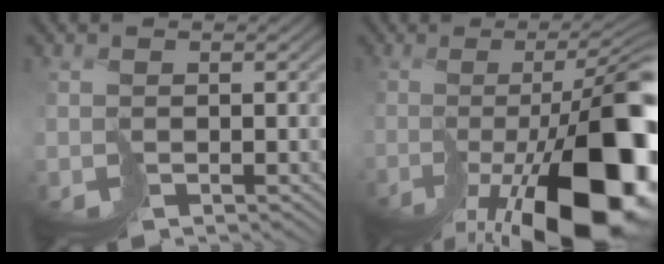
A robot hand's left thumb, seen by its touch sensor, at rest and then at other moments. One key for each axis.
{"total": 19.3, "fx": -7.6, "fy": 5.6, "fz": 16.8, "tx": -0.226, "ty": -0.027, "tz": -0.110}